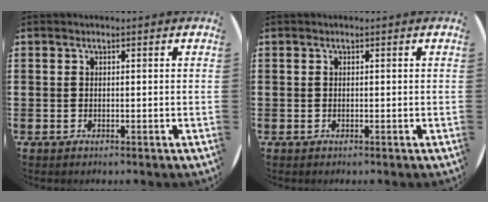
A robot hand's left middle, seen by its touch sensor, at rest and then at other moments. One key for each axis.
{"total": 0.0}